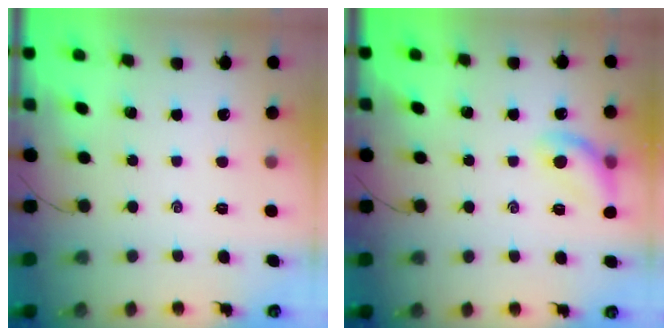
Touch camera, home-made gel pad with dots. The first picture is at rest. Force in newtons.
{"total": 10.9, "press": 10.7, "slide": 2.1}